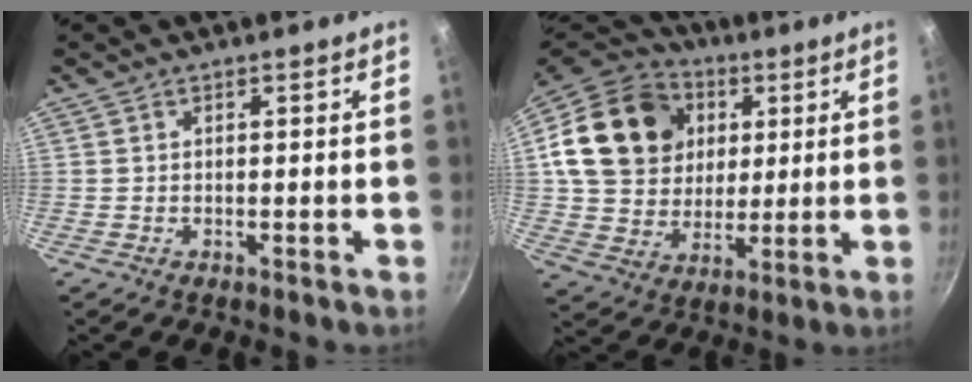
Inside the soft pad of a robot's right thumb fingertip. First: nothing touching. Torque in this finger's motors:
{"motor_torque": [1.28, 2.67, 0.61, -0.61, 0.21]}